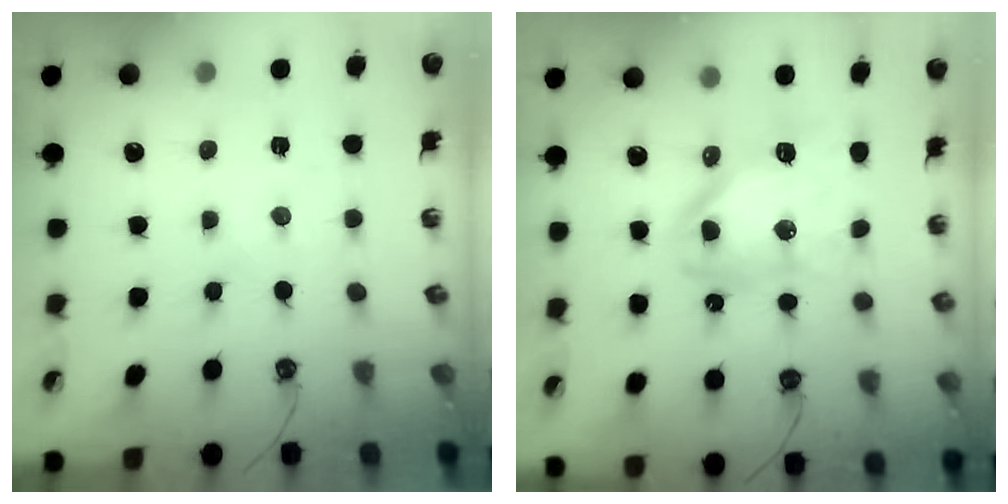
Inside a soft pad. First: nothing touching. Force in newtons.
{"total": 15.2, "press": 15.1, "slide": 1.4}